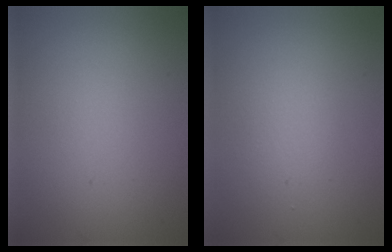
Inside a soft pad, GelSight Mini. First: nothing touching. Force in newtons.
{"total": 1.4, "press": 1.4, "slide": 0.1}